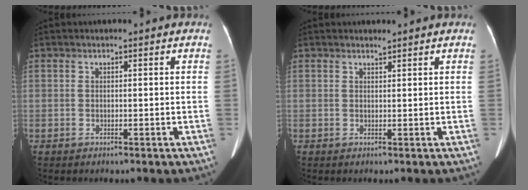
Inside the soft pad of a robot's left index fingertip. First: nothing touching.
{"total": 0.5, "force": [0.5, -0.1, 0.1], "torque": [-0.005, -0.009, 0.013]}